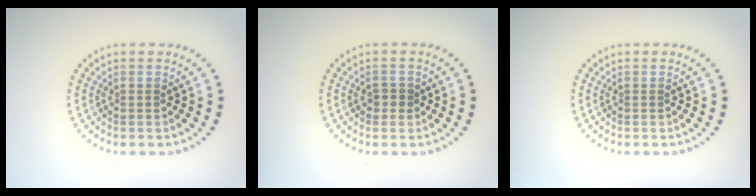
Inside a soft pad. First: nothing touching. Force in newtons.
{"total": 1.3, "press": 1.2, "slide": 0.5}
{"total": 0.0}